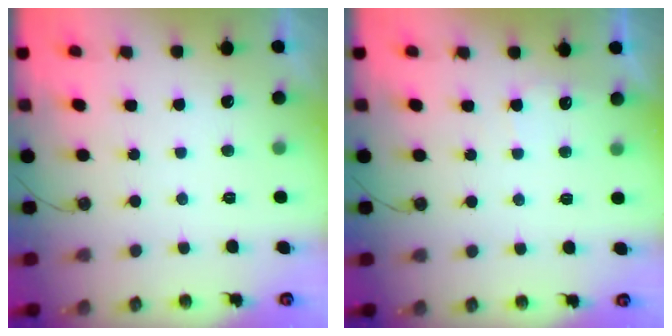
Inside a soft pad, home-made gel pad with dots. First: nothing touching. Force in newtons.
{"total": 3.0, "press": 3.0, "slide": 0.3}